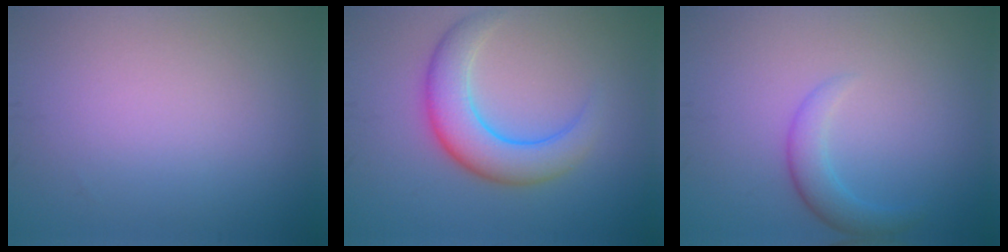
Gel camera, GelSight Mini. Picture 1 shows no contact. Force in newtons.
{"total": 5.7, "press": 5.7, "slide": 0.1}
{"total": 2.4, "press": 2.4, "slide": 0.1}